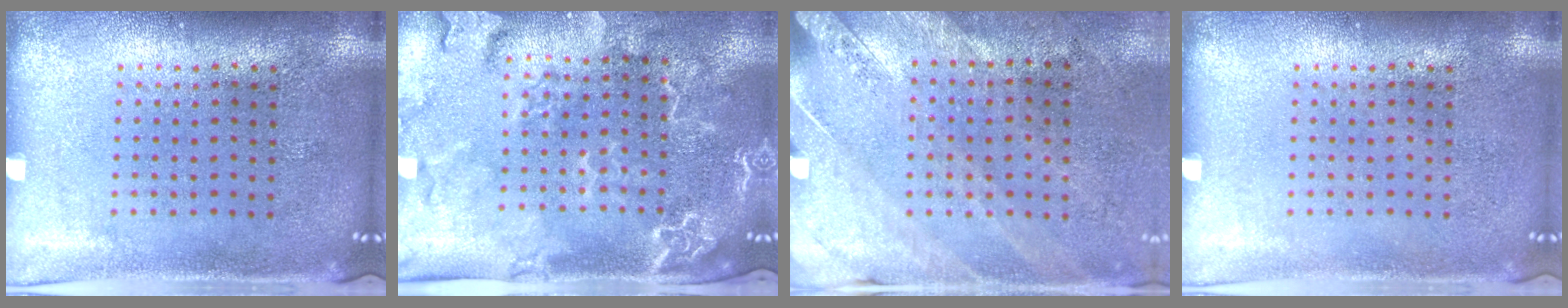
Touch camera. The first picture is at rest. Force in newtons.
{"total": 2.8, "press": 2.5, "slide": 1.3}
{"total": 2.4, "press": 2.0, "slide": 1.3}
{"total": 0.0}